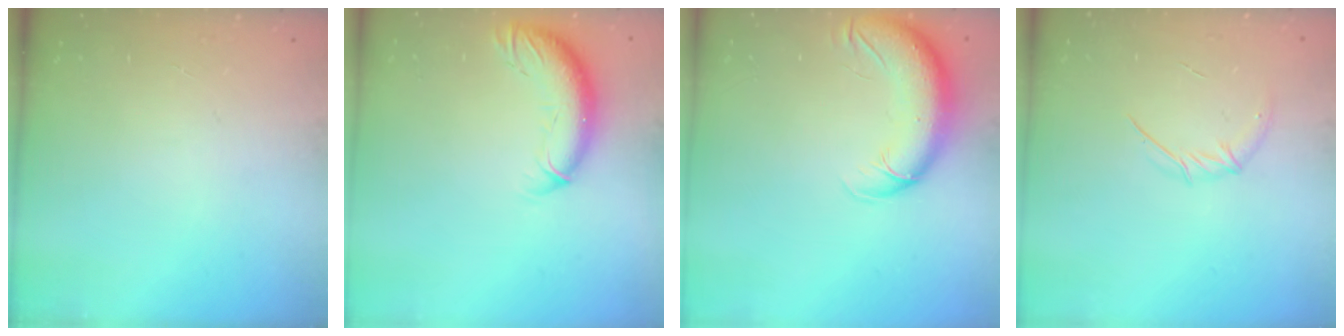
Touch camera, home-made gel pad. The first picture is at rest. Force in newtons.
{"total": 10.8, "press": 10.4, "slide": 2.9}
{"total": 12.1, "press": 11.8, "slide": 2.5}
{"total": 5.1, "press": 4.9, "slide": 1.5}